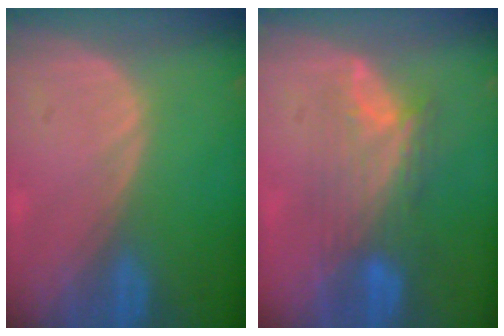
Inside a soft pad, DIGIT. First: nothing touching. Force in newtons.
{"total": 7.6, "press": 7.2, "slide": 2.3}